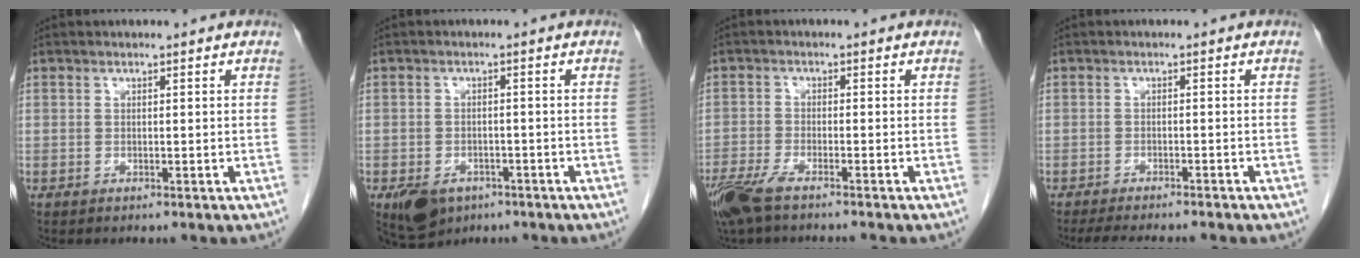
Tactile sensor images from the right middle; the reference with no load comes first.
{"total": 6.4, "force": [-3.8, 4.2, 2.9], "torque": [-0.051, -0.003, -0.052]}
{"total": 7.0, "force": [-5.5, 1.0, 4.2], "torque": [-0.080, -0.015, -0.100]}
{"total": 9.8, "force": [-8.4, 1.7, 4.8], "torque": [-0.059, -0.009, -0.110]}